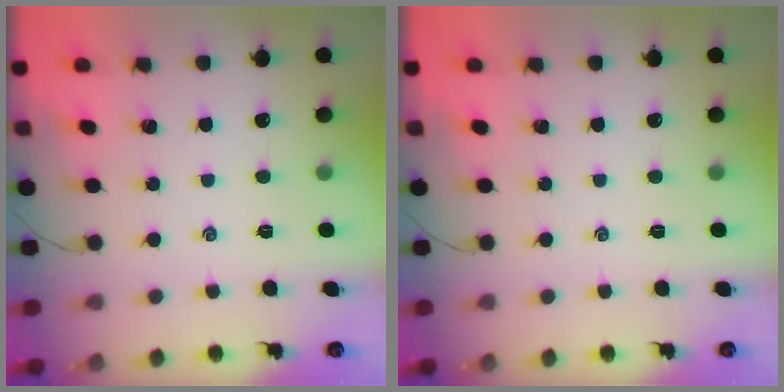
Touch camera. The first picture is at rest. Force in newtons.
{"total": 0.0}